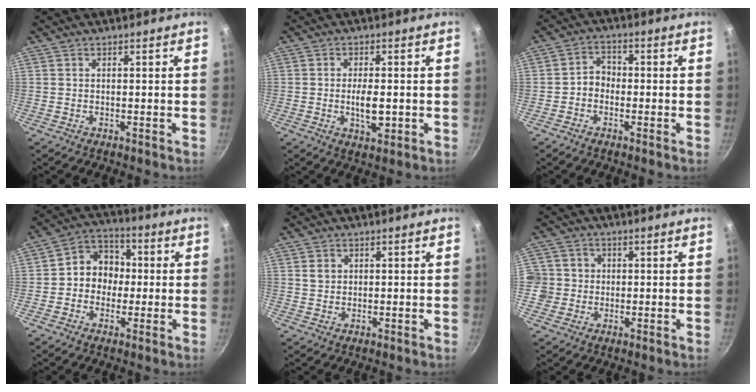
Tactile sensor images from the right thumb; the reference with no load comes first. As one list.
[{"total": 5.3, "force": [-0.7, 2.2, 4.8], "torque": [-0.076, -0.001, -0.011]}, {"total": 3.5, "force": [-1.2, 2.8, 1.7], "torque": [-0.007, 0.021, -0.028]}, {"total": 9.3, "force": [-0.3, 8.1, 4.5], "torque": [-0.023, 0.028, -0.024]}, {"total": 1.8, "force": [0.6, 1.5, 0.7], "torque": [-0.006, 0.002, 0.011]}, {"total": 5.6, "force": [-0.2, 5.5, 1.2], "torque": [0.013, 0.008, -0.009]}]